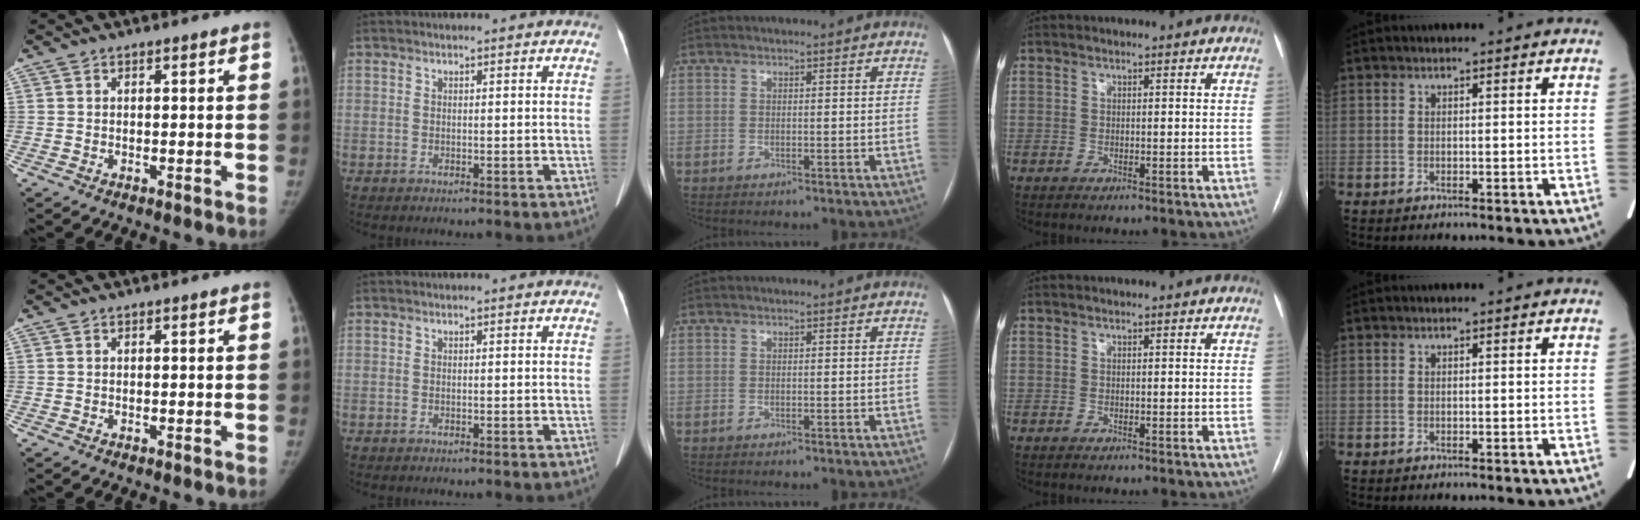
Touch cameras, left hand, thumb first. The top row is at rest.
{}